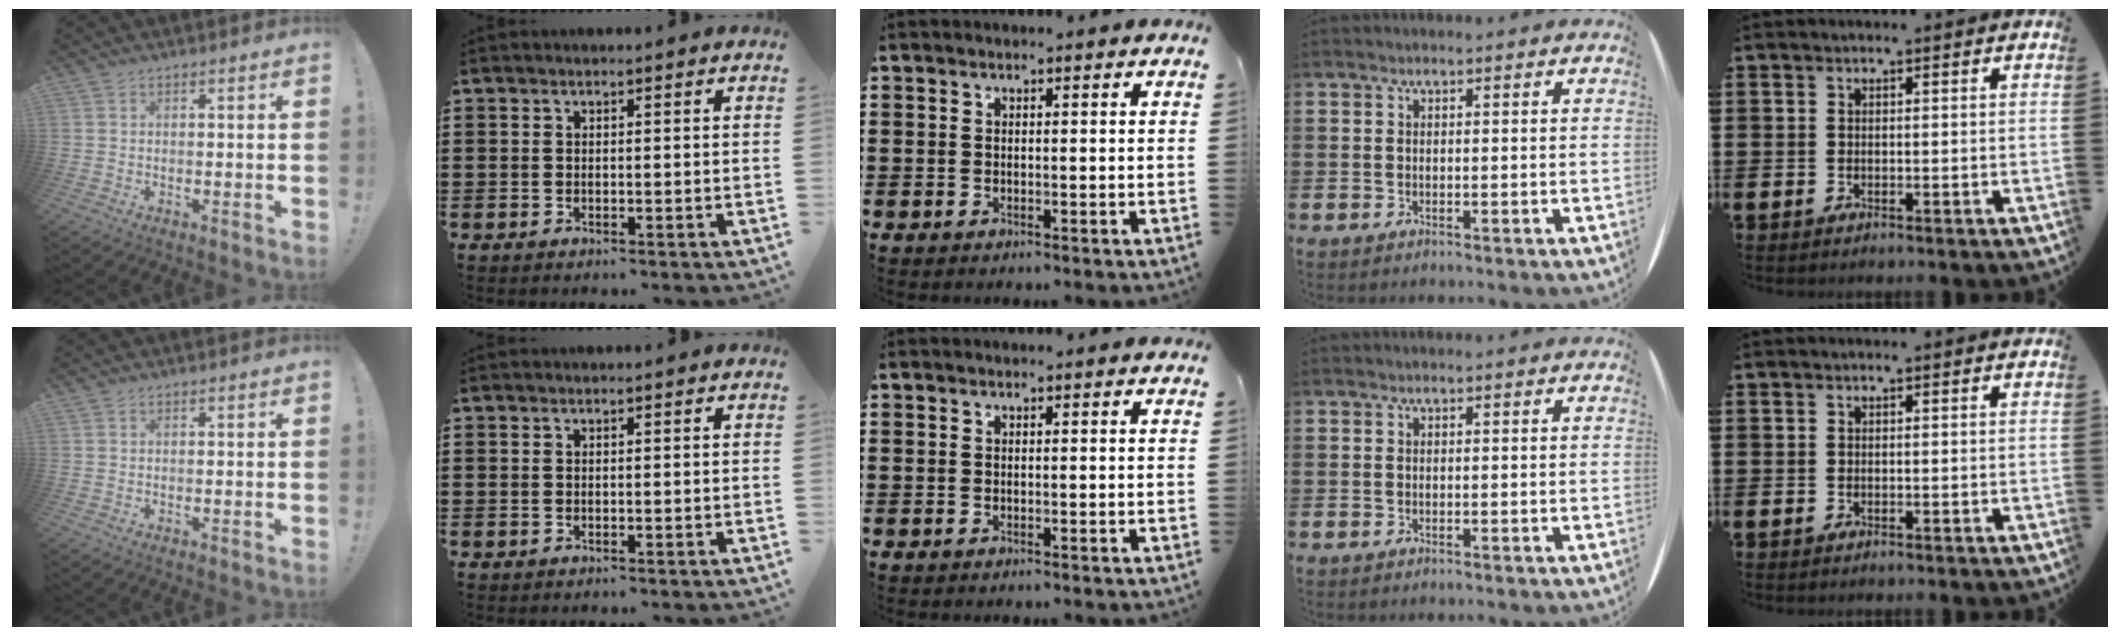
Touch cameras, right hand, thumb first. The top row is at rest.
{}